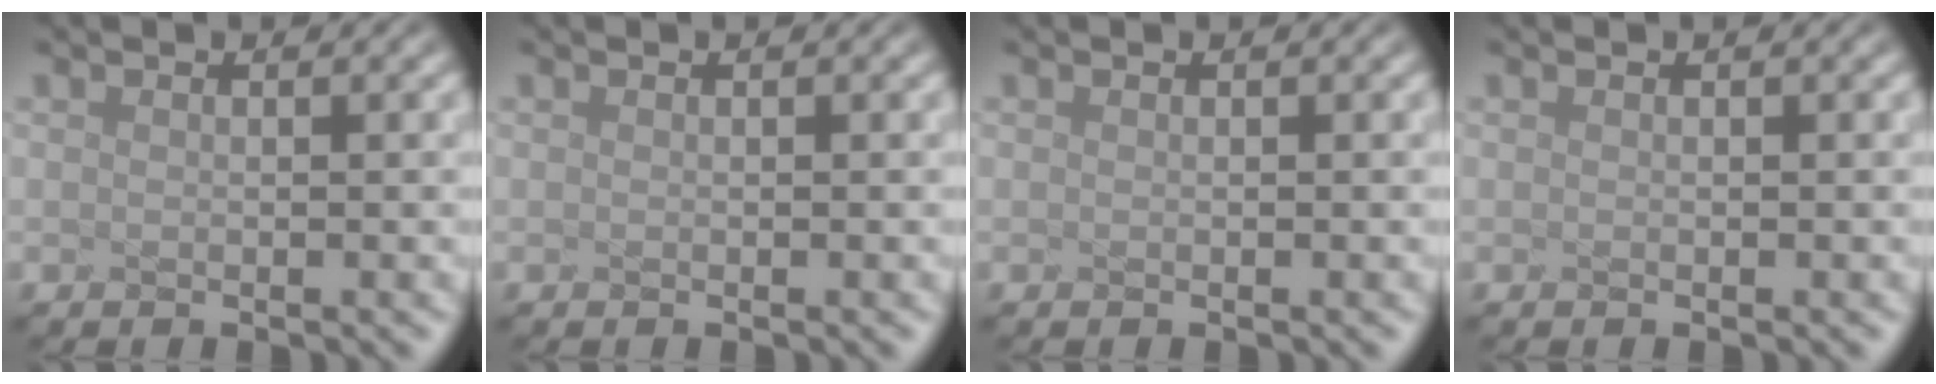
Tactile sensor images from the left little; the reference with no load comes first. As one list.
[{"total": 0.0}, {"total": 0.0}, {"total": 0.0}]